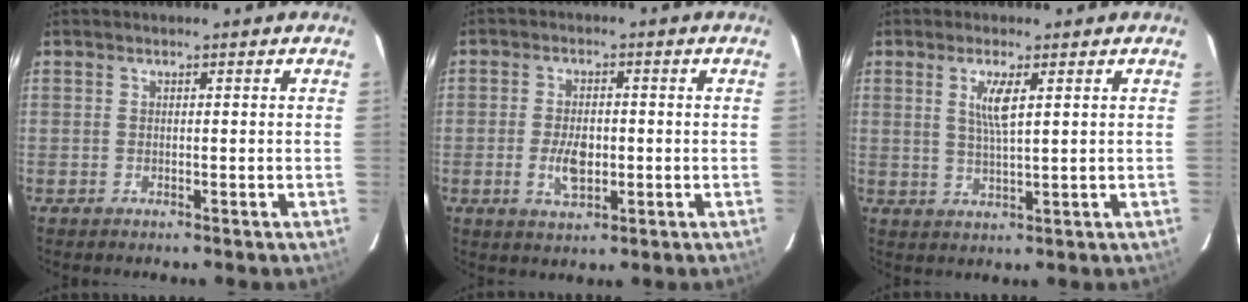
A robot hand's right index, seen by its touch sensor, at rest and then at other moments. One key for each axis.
{"total": 5.9, "fx": -1.2, "fy": 3.1, "fz": 4.9, "tx": -0.095, "ty": -0.002, "tz": -0.019}
{"total": 4.4, "fx": 1.6, "fy": 0.5, "fz": 4.0, "tx": -0.080, "ty": -0.005, "tz": 0.031}